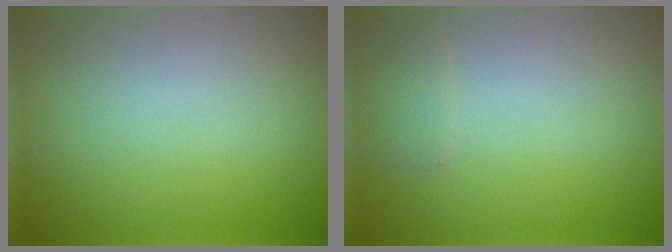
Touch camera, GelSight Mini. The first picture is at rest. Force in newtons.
{"total": 1.0, "press": 1.0, "slide": 0.1}